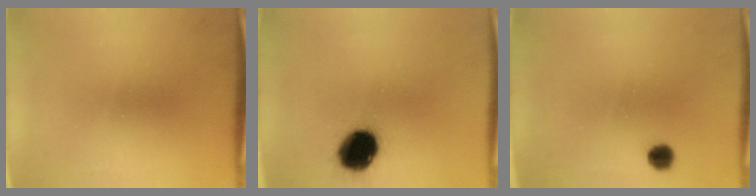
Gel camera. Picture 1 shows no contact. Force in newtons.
{"total": 11.8}
{"total": 2.6}